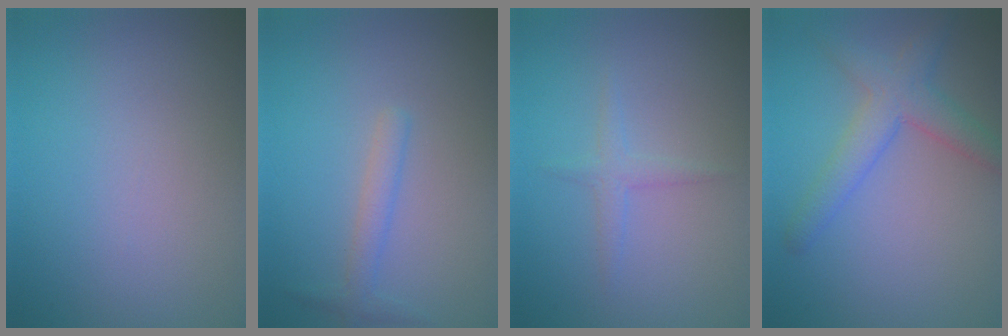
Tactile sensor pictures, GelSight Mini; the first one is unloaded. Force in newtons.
{"total": 1.6, "press": 1.6, "slide": 0.1}
{"total": 1.2, "press": 1.2, "slide": 0.0}
{"total": 3.6, "press": 3.6, "slide": 0.1}